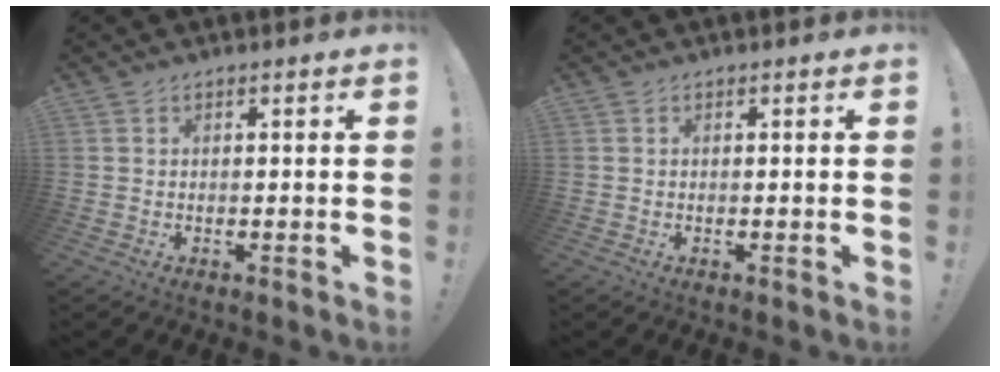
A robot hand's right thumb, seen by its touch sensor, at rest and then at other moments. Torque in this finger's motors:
{"motor_torque": [0.00, 0.16, 0.04, -0.11, 0.00]}